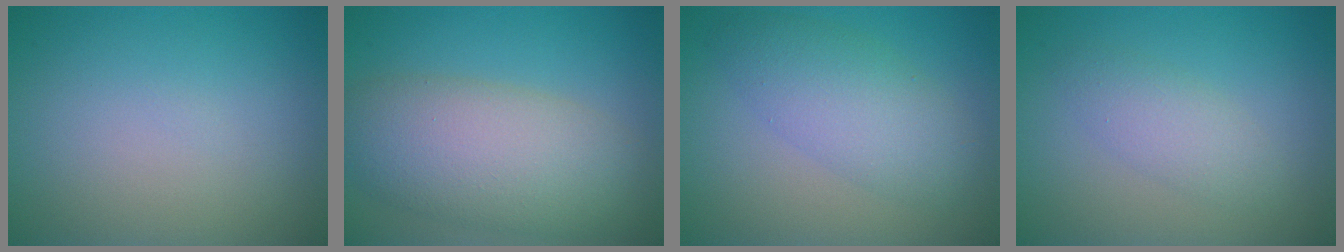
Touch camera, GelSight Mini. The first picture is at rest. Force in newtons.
{"total": 8.1, "press": 8.1, "slide": 0.5}
{"total": 4.9, "press": 4.9, "slide": 0.1}
{"total": 2.3, "press": 2.3, "slide": 0.1}